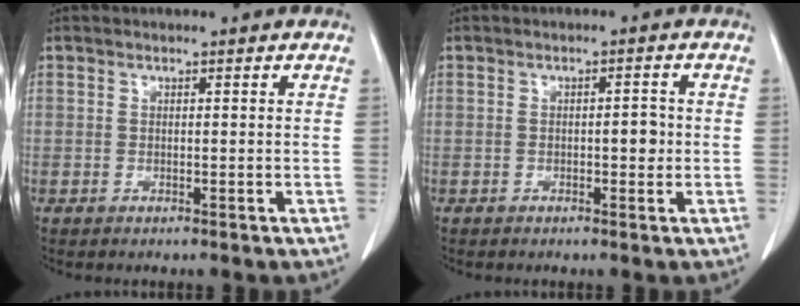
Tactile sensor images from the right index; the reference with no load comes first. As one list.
[{"total": 2.0, "force": [-0.4, 0.8, 1.8], "torque": [-0.023, 0.004, -0.005]}]